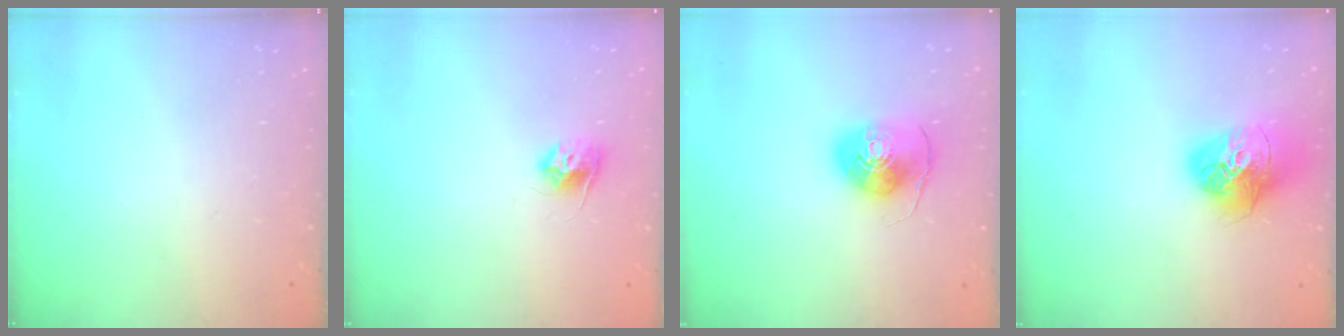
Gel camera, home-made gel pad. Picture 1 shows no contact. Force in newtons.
{"total": 8.3, "press": 8.2, "slide": 0.6}
{"total": 9.8, "press": 9.7, "slide": 1.2}
{"total": 18.0, "press": 17.9, "slide": 1.9}